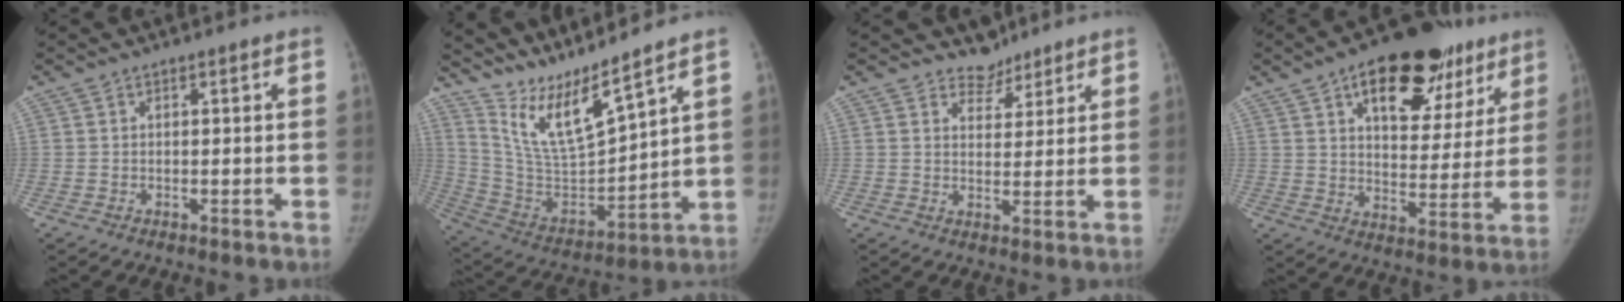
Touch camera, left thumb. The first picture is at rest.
{"total": 13.7, "force": [11.8, 0.6, 6.9], "torque": [-0.121, -0.080, 0.245]}
{"total": 4.3, "force": [3.6, 2.3, -0.3], "torque": [0.034, -0.029, 0.056]}
{"total": 23.2, "force": [12.7, 12.1, 15.2], "torque": [-0.164, -0.014, 0.183]}